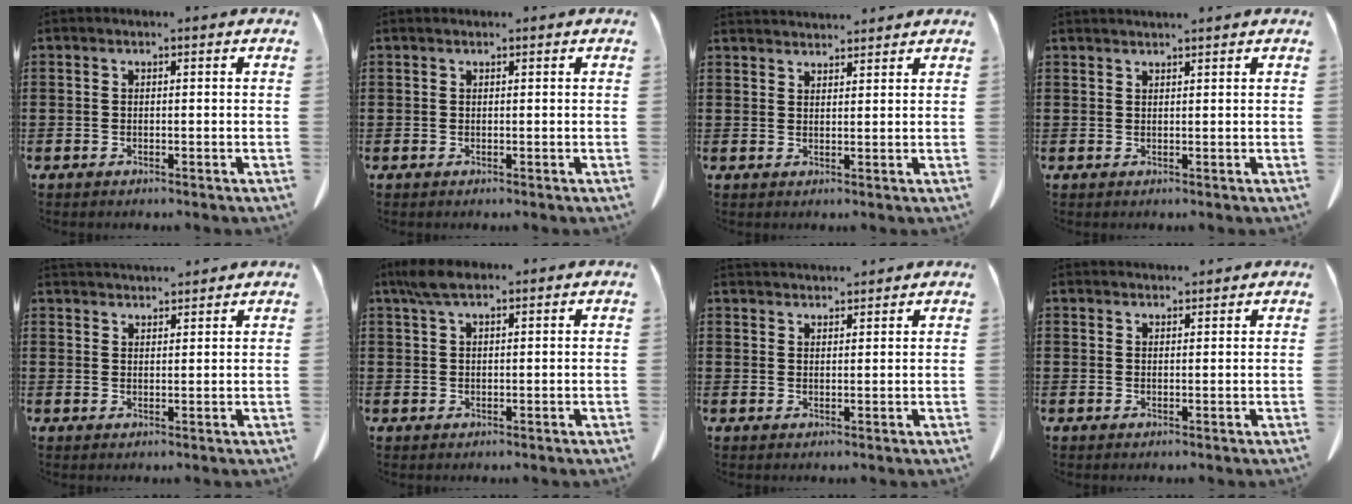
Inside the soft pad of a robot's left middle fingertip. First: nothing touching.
{"total": 0.0}
{"total": 2.6, "force": [2.6, 0.1, 0.0], "torque": [-0.006, -0.005, 0.049]}
{"total": 1.2, "force": [1.2, -0.1, 0.1], "torque": [-0.004, -0.002, 0.023]}
{"total": 3.1, "force": [3.1, 0.3, 0.2], "torque": [-0.012, -0.008, 0.059]}
{"total": 3.7, "force": [2.4, 1.2, 2.6], "torque": [-0.056, 0.006, 0.043]}
{"total": 2.7, "force": [2.7, 0.2, 0.0], "torque": [-0.008, -0.006, 0.052]}
{"total": 2.0, "force": [1.9, 0.2, 0.1], "torque": [-0.006, -0.001, 0.037]}